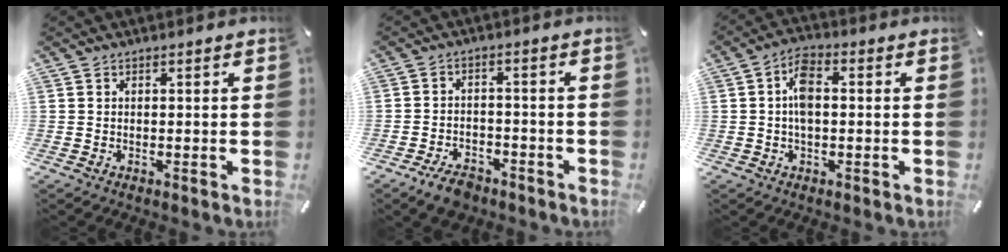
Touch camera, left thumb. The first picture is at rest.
{"total": 5.4, "force": [-4.2, 2.7, 2.1], "torque": [-0.033, 0.026, -0.077]}
{"total": 6.2, "force": [0.1, 3.5, 5.1], "torque": [-0.085, 0.004, -0.002]}